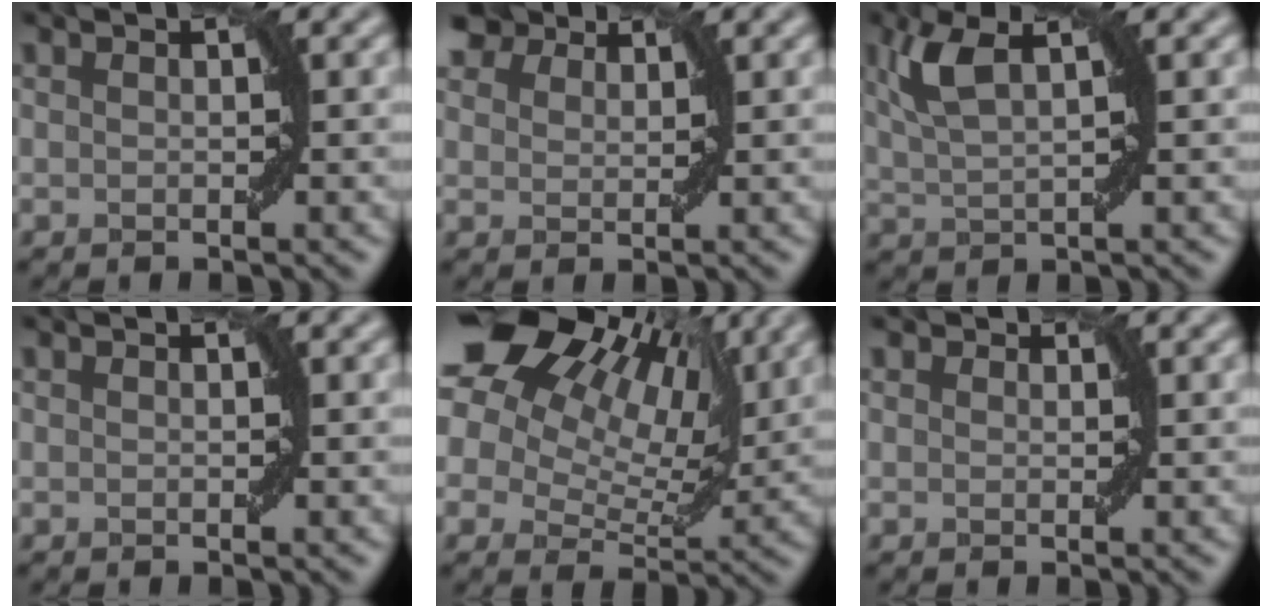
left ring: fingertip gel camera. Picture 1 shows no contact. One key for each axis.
{"total": 5.0, "fx": 4.0, "fy": 2.4, "fz": 1.9, "tx": -0.051, "ty": 0.009, "tz": 0.068}
{"total": 4.3, "fx": 1.7, "fy": 1.5, "fz": 3.7, "tx": -0.087, "ty": 0.008, "tz": 0.035}
{"total": 0.0}
{"total": 15.0, "fx": 8.1, "fy": 8.6, "fz": 9.2, "tx": -0.175, "ty": 0.051, "tz": 0.124}
{"total": 0.6, "fx": 0.5, "fy": 0.4, "fz": 0.0, "tx": 0.003, "ty": -0.001, "tz": 0.006}